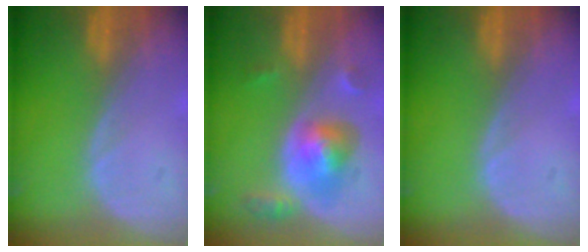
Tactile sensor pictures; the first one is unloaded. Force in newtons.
{"total": 6.2, "press": 5.8, "slide": 2.3}
{"total": 0.0}